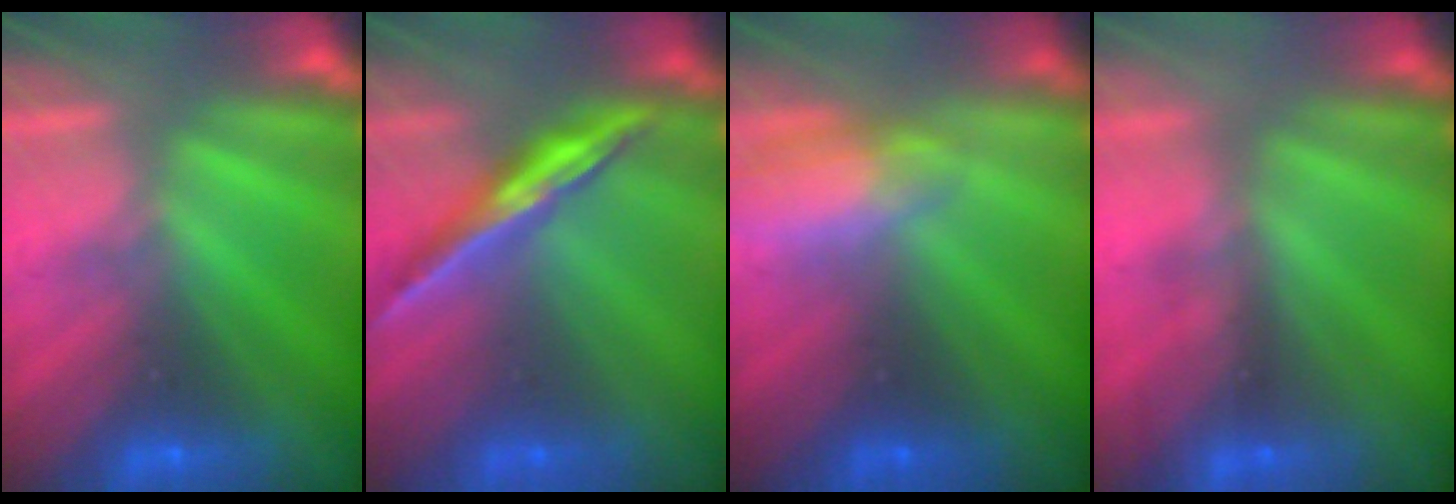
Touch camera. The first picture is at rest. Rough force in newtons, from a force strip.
{"total": 1.6}
{"total": 2.7}
{"total": 2.0}